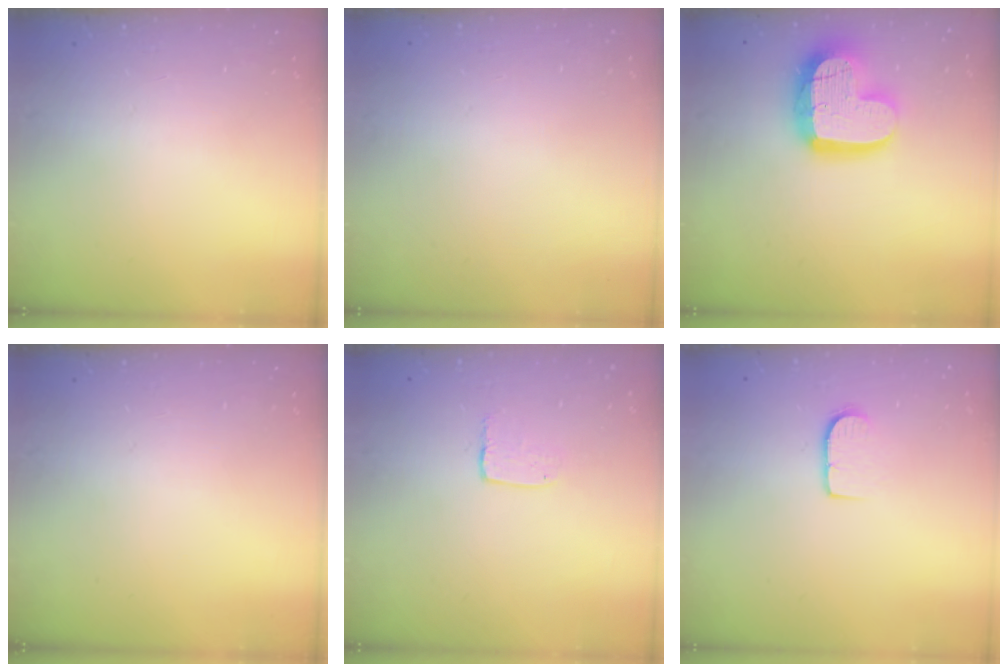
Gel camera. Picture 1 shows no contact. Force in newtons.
{"total": 0.0}
{"total": 16.9, "press": 16.9, "slide": 1.4}
{"total": 0.0}
{"total": 3.4, "press": 3.4, "slide": 0.2}
{"total": 6.6, "press": 6.6, "slide": 0.5}